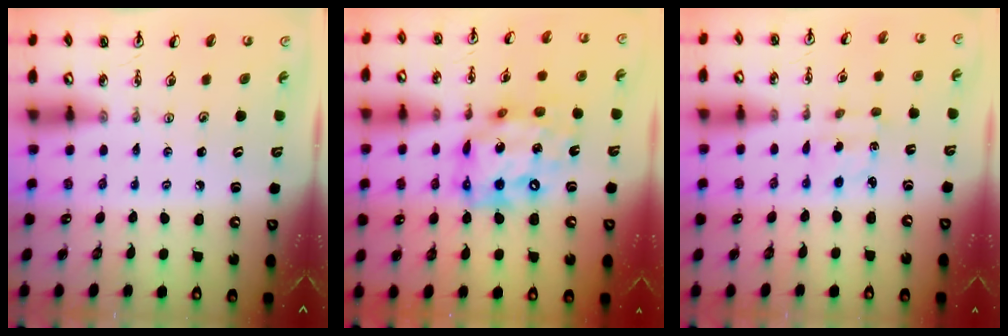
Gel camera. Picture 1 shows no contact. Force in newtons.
{"total": 17.3, "press": 17.2, "slide": 2.0}
{"total": 2.1, "press": 2.0, "slide": 0.6}